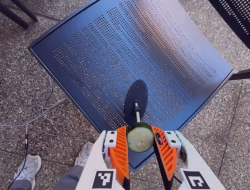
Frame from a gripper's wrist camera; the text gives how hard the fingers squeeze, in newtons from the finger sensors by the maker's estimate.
{"total": 9.2, "left": 8.6, "right": 9.7}